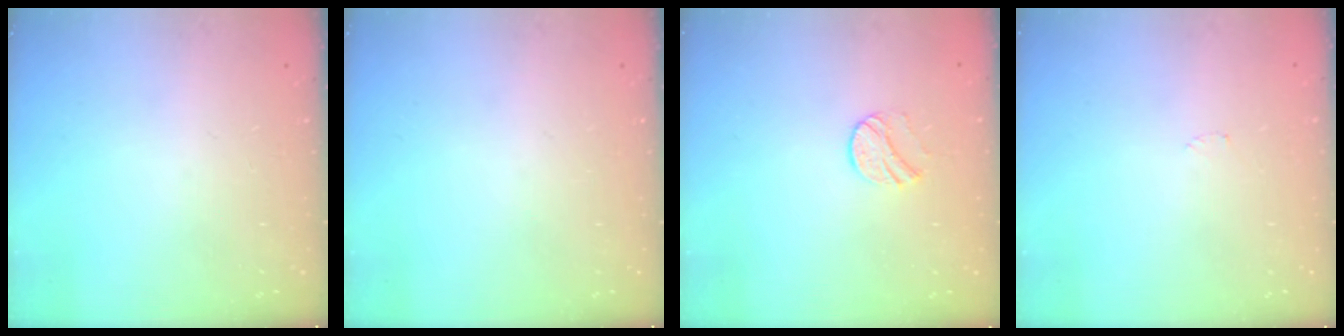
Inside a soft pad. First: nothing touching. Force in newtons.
{"total": 0.0}
{"total": 7.0, "press": 7.0, "slide": 0.6}
{"total": 2.3, "press": 2.3, "slide": 0.2}